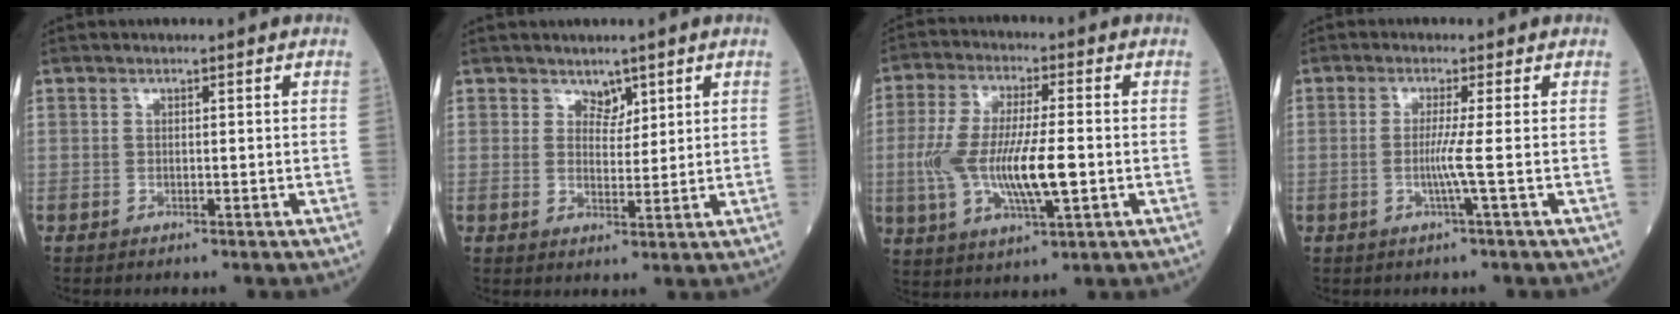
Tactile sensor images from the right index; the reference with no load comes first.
{"total": 2.5, "force": [1.9, 1.5, 0.9], "torque": [-0.009, -0.003, 0.031]}
{"total": 12.3, "force": [-1.6, 2.9, 11.8], "torque": [-0.242, -0.001, -0.026]}
{"total": 3.1, "force": [-0.5, -1.3, 2.8], "torque": [-0.055, -0.004, -0.014]}